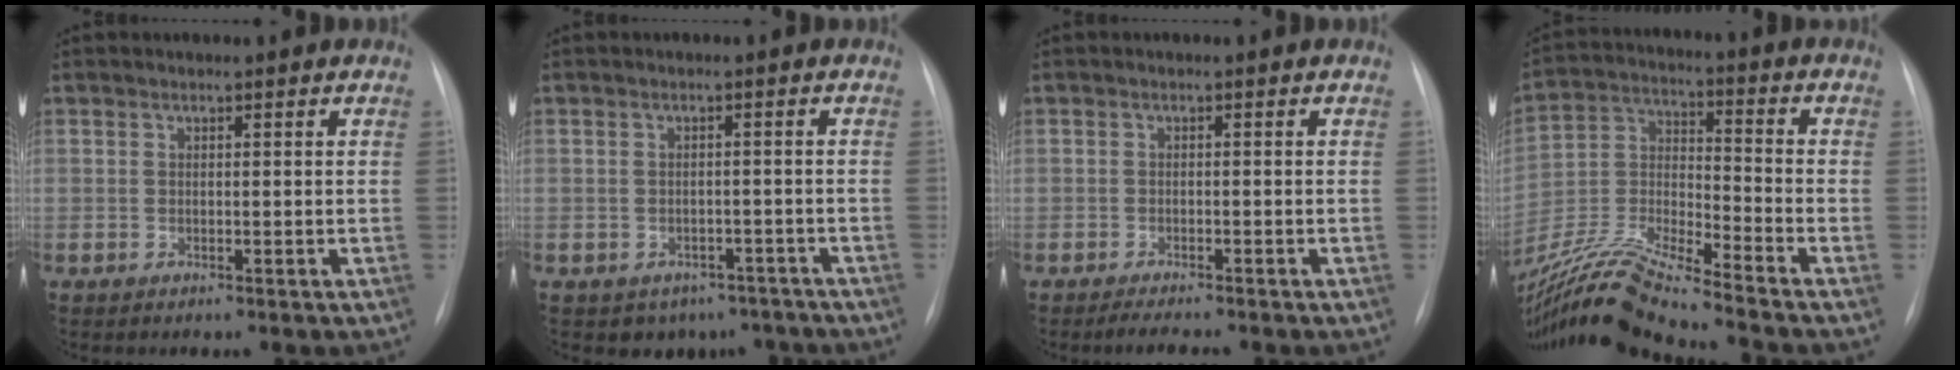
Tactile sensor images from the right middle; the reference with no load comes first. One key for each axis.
{"total": 5.8, "fx": -4.3, "fy": 3.9, "fz": 0.7, "tx": 0.006, "ty": 0.019, "tz": -0.050}
{"total": 2.4, "fx": -2.1, "fy": 0.3, "fz": 1.2, "tx": -0.027, "ty": -0.007, "tz": -0.031}
{"total": 18.7, "fx": -16.8, "fy": -1.0, "fz": 8.3, "tx": -0.188, "ty": -0.007, "tz": -0.317}